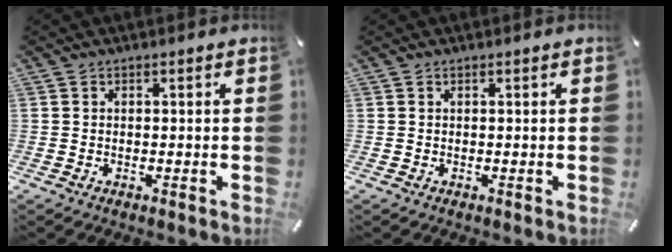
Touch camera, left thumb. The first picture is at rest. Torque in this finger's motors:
{"motor_torque": [-0.21, -0.20, 0.01, 0.01, 0.00]}